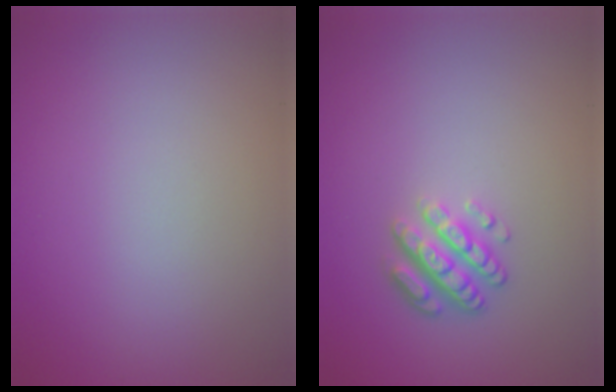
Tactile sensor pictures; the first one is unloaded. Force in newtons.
{"total": 3.4, "press": 2.6, "slide": 2.2}